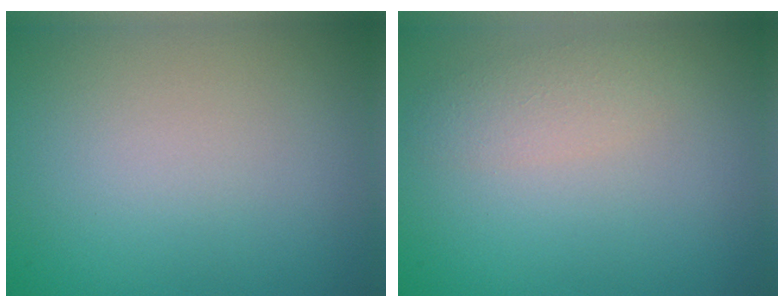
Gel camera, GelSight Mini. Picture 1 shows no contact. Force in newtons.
{"total": 1.9, "press": 1.9, "slide": 0.0}